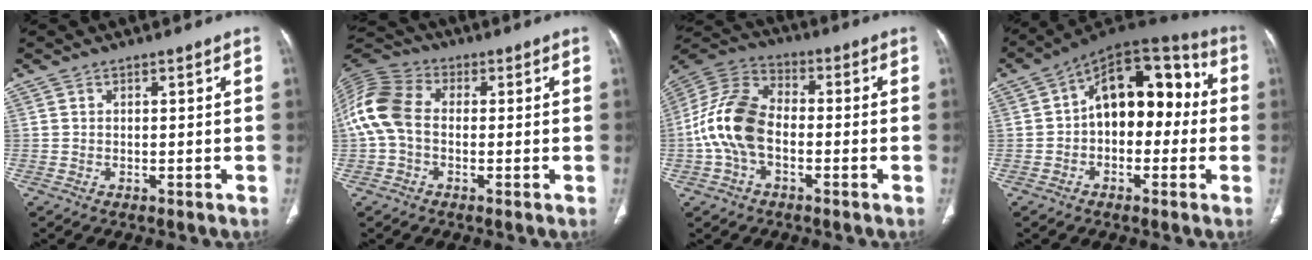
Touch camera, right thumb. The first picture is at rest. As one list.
[{"total": 11.3, "force": [-0.3, 7.9, 8.2], "torque": [-0.179, 0.029, -0.016]}, {"total": 13.7, "force": [-2.4, 8.6, 10.5], "torque": [-0.214, 0.035, -0.054]}, {"total": 16.0, "force": [0.4, 9.8, 12.5], "torque": [-0.139, 0.052, -0.009]}]